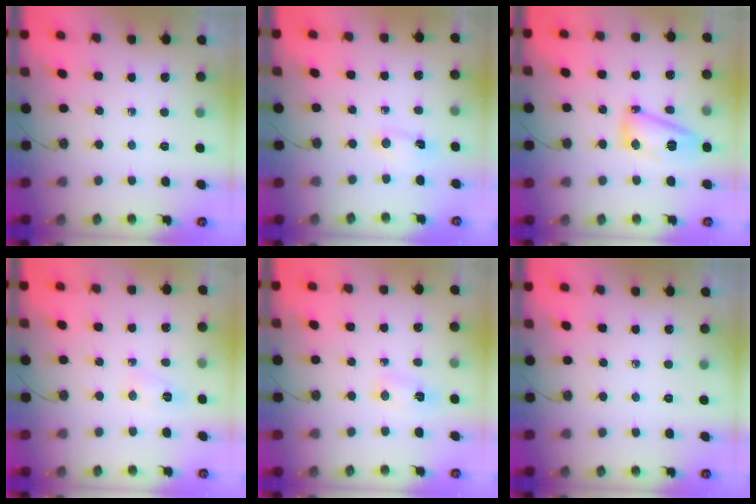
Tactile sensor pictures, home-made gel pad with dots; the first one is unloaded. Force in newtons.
{"total": 1.1, "press": 1.0, "slide": 0.4}
{"total": 11.4, "press": 11.1, "slide": 2.3}
{"total": 3.4, "press": 3.4, "slide": 0.6}
{"total": 2.9, "press": 1.6, "slide": 2.4}
{"total": 0.0}